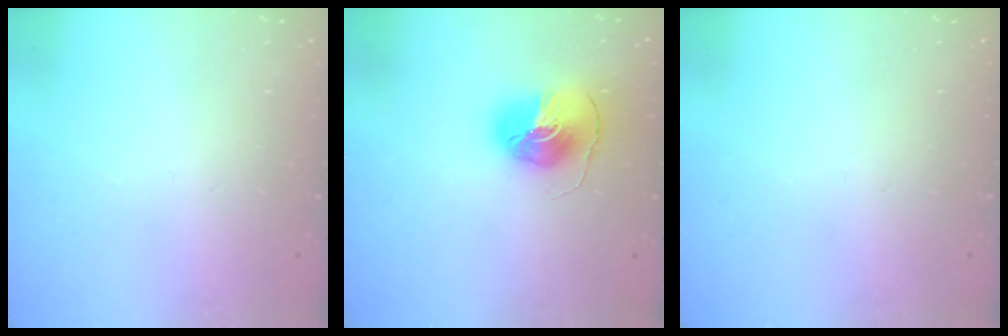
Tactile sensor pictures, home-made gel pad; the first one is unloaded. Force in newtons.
{"total": 8.7, "press": 8.7, "slide": 0.6}
{"total": 0.0}